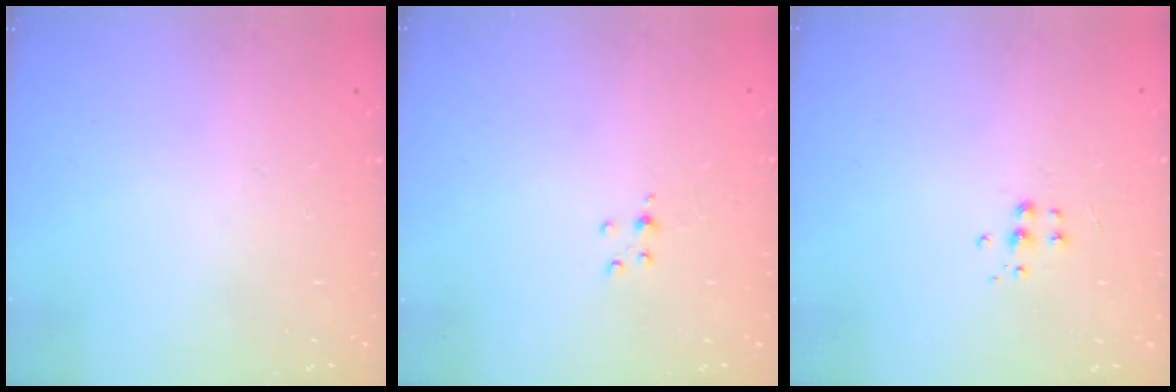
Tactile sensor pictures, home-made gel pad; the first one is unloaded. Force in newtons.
{"total": 2.6, "press": 2.6, "slide": 0.3}
{"total": 4.7, "press": 4.6, "slide": 0.3}